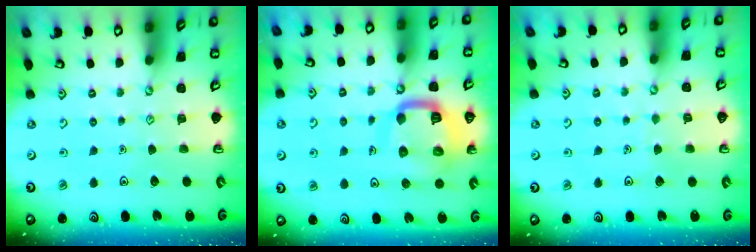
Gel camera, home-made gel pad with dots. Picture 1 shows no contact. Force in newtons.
{"total": 13.5, "press": 13.4, "slide": 1.5}
{"total": 2.7, "press": 2.7, "slide": 0.2}